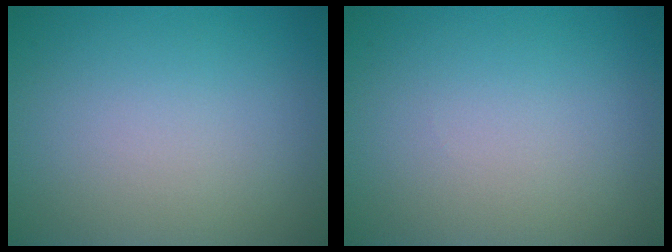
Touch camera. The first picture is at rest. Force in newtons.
{"total": 0.0}